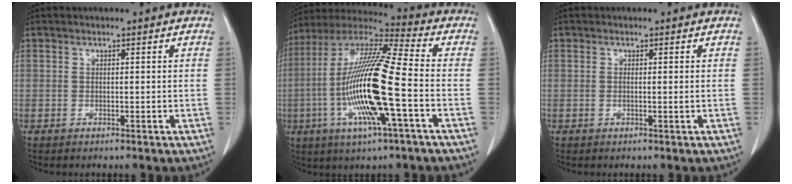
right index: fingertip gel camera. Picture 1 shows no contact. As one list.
[{"total": 18.8, "force": [-4.2, 1.2, 18.3], "torque": [-0.372, -0.008, -0.085]}, {"total": 0.7, "force": [0.0, -0.1, 0.7], "torque": [-0.014, -0.002, -0.002]}]